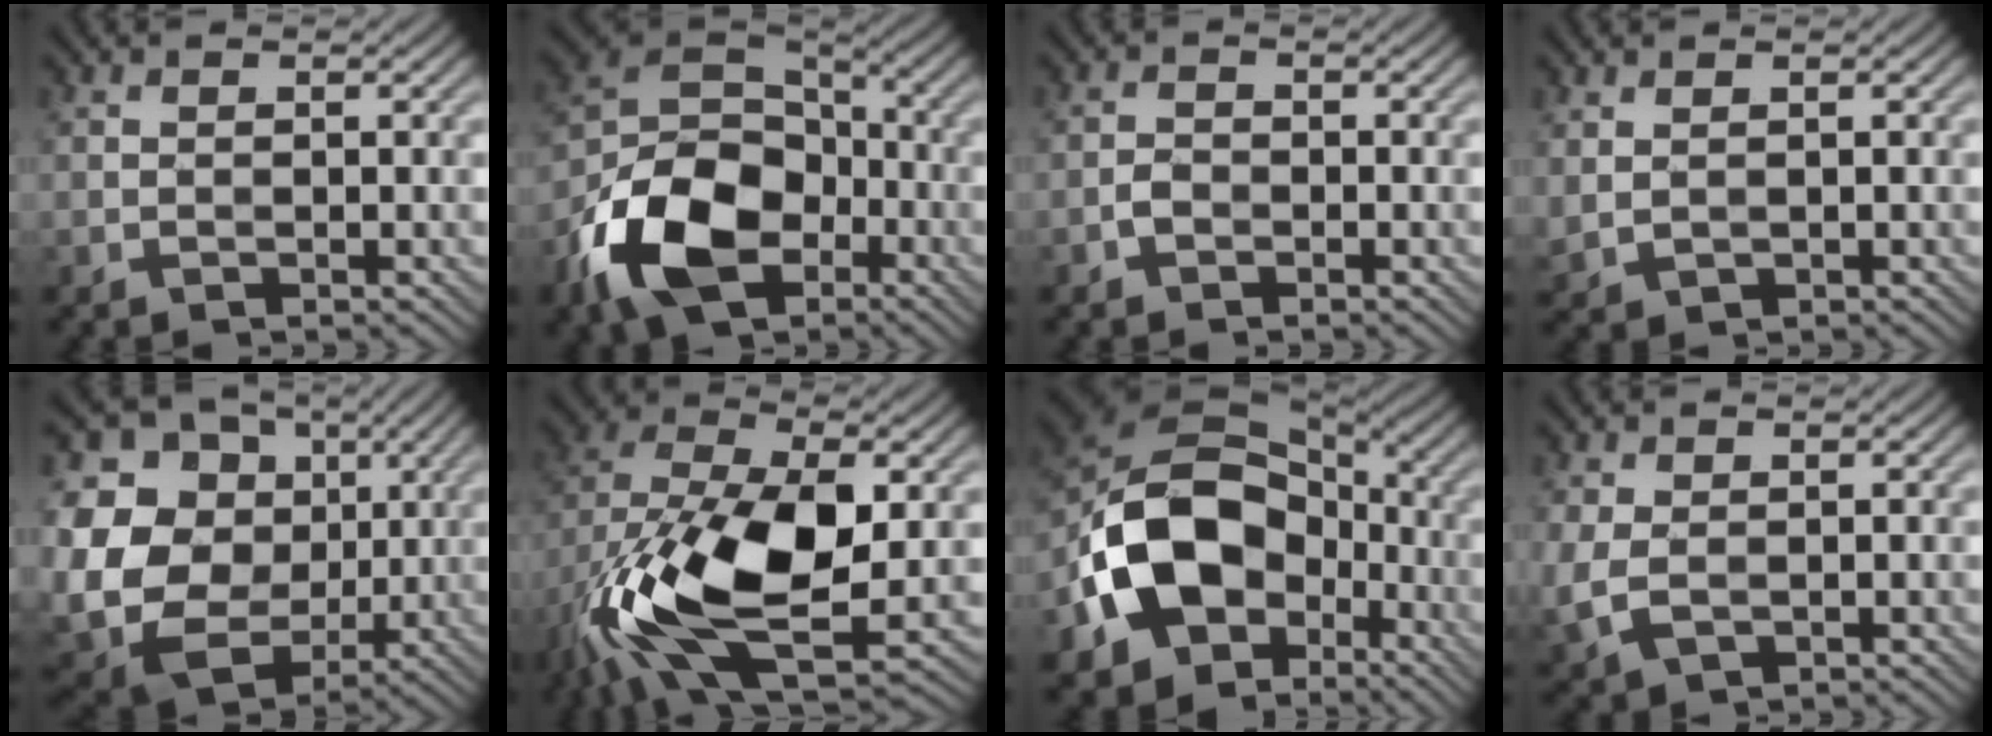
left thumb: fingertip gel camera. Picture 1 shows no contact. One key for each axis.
{"total": 14.6, "fx": -6.7, "fy": 9.1, "fz": 9.2, "tx": -0.207, "ty": -0.029, "tz": -0.142}
{"total": 1.6, "fx": -0.9, "fy": 1.0, "fz": 0.7, "tx": -0.012, "ty": 0.003, "tz": -0.022}
{"total": 1.3, "fx": 0.8, "fy": 0.6, "fz": 0.9, "tx": -0.027, "ty": -0.002, "tz": 0.022}
{"total": 18.5, "fx": 1.6, "fy": 16.2, "fz": 8.8, "tx": -0.247, "ty": -0.004, "tz": 0.045}
{"total": 16.6, "fx": -4.2, "fy": 8.1, "fz": 13.9, "tx": -0.291, "ty": -0.009, "tz": -0.079}
{"total": 15.6, "fx": -4.7, "fy": 11.7, "fz": 9.2, "tx": -0.183, "ty": -0.018, "tz": -0.097}
{"total": 5.1, "fx": -0.8, "fy": 3.6, "fz": 3.4, "tx": -0.101, "ty": -0.013, "tz": -0.016}